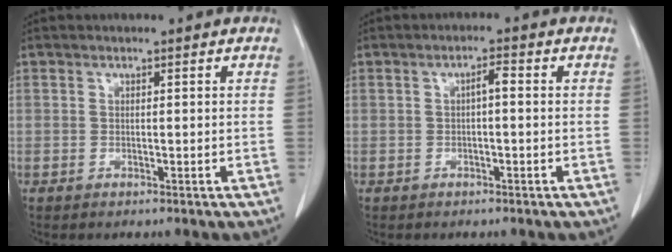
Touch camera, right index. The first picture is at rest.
{"total": 2.3, "force": [0.0, 0.5, 2.2], "torque": [-0.037, 0.008, 0.000]}